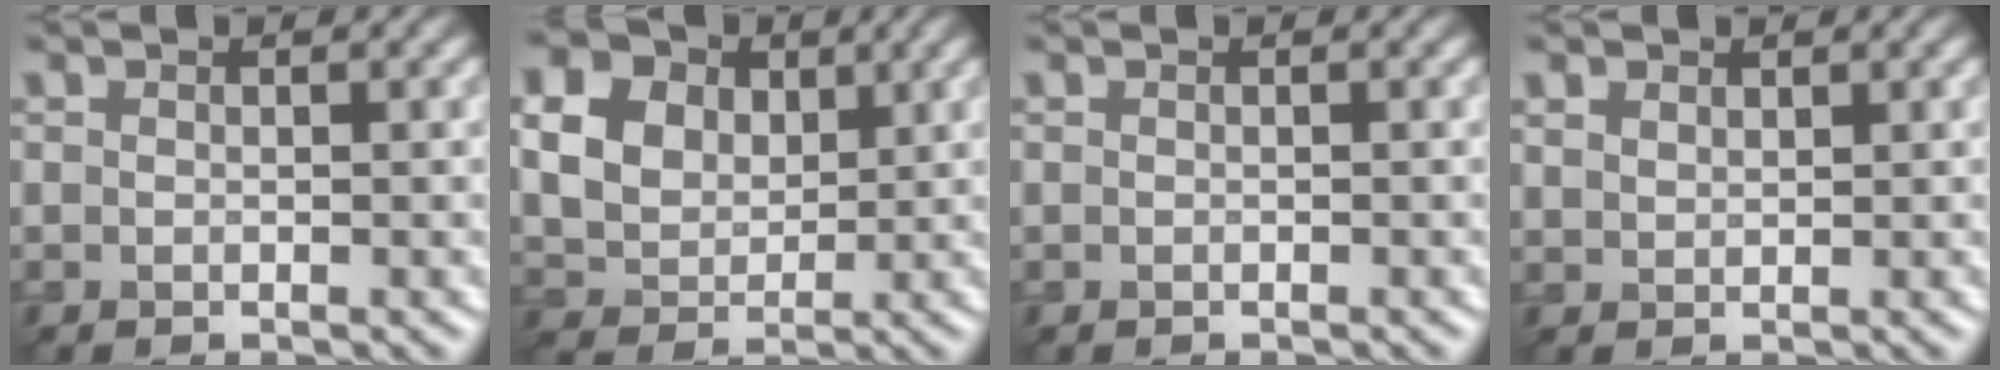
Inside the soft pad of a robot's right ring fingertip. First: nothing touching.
{"total": 13.8, "force": [5.4, 10.7, 6.9], "torque": [-0.184, 0.023, 0.098]}
{"total": 0.0}
{"total": 1.3, "force": [0.9, 0.7, 0.5], "torque": [-0.020, -0.003, 0.018]}